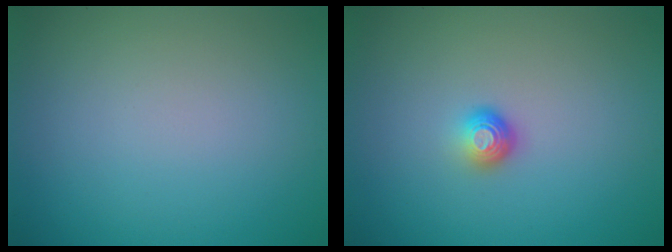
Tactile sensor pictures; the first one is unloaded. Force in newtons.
{"total": 1.6, "press": 1.1, "slide": 1.1}